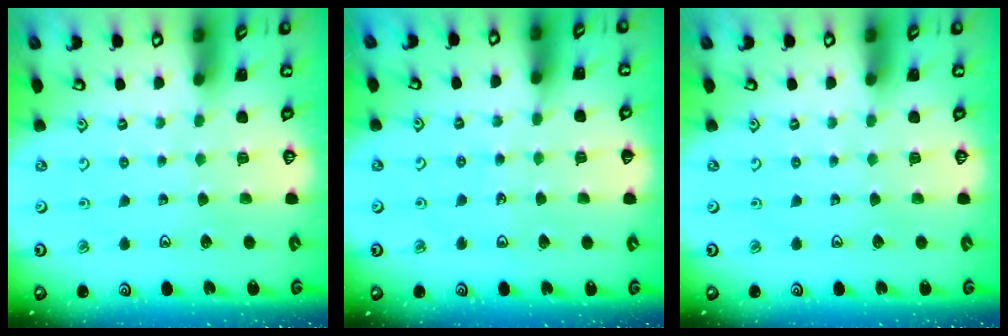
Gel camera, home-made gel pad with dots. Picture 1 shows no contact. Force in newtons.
{"total": 3.0, "press": 3.0, "slide": 0.3}
{"total": 0.0}